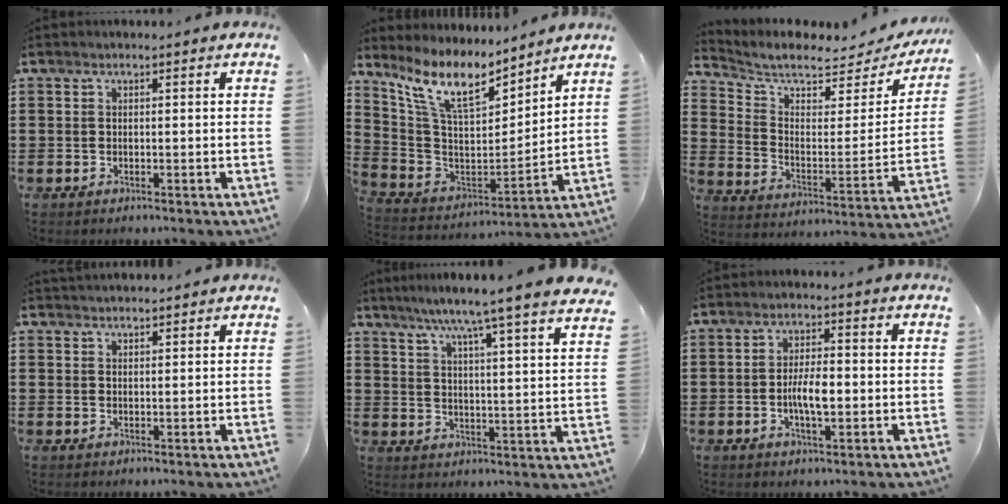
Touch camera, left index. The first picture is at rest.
{"total": 11.1, "force": [8.5, 3.0, 6.6], "torque": [-0.162, -0.040, 0.148]}
{"total": 6.2, "force": [5.5, 1.4, 2.5], "torque": [-0.079, -0.036, 0.091]}
{"total": 1.5, "force": [1.5, 0.1, 0.0], "torque": [-0.004, 0.000, 0.029]}
{"total": 7.0, "force": [6.0, -1.8, 3.1], "torque": [-0.082, -0.045, 0.095]}
{"total": 5.4, "force": [-0.8, 1.9, 5.0], "torque": [-0.096, 0.006, -0.017]}